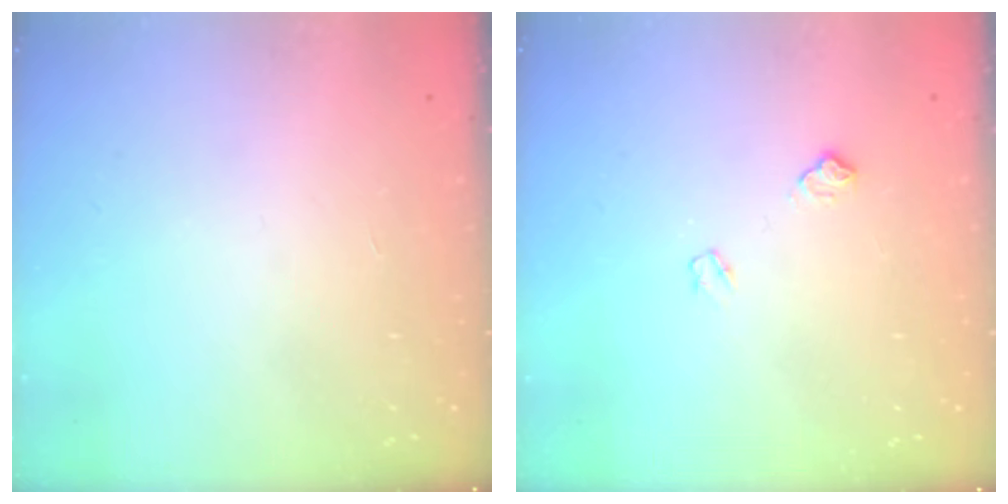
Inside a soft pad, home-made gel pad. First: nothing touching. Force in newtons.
{"total": 6.9, "press": 6.8, "slide": 0.8}